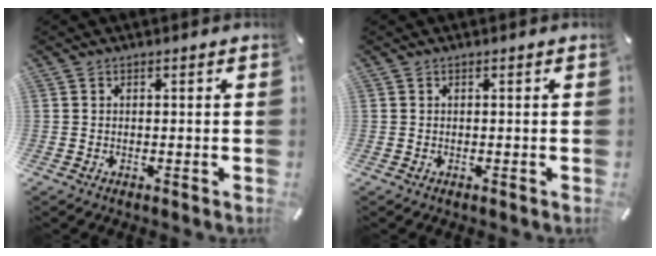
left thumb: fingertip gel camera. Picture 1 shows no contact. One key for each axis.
{"total": 0.0}